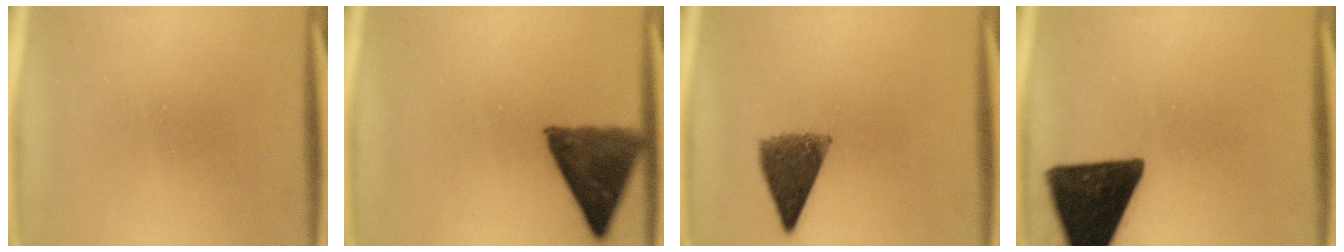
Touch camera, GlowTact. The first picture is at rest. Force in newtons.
{"total": 10.5}
{"total": 7.4}
{"total": 16.4}